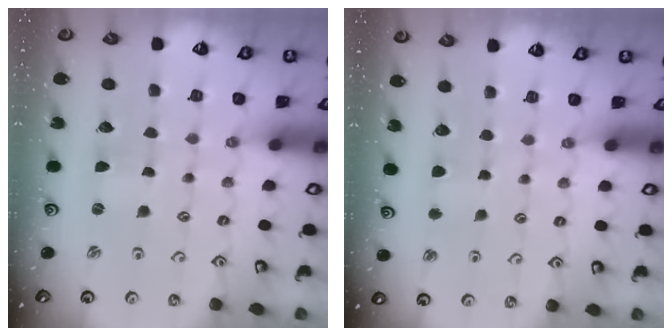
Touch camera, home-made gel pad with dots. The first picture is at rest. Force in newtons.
{"total": 3.8, "press": 3.8, "slide": 0.5}